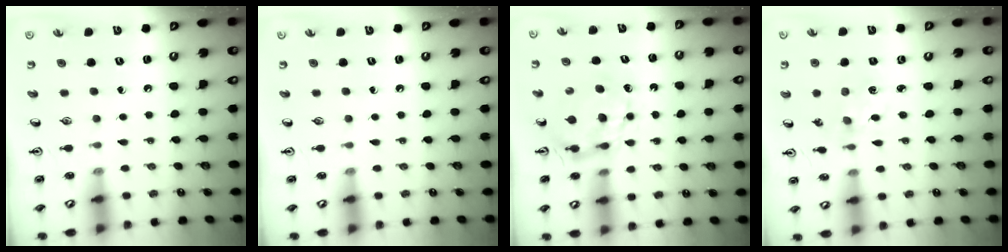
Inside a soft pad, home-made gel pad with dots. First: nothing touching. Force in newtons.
{"total": 0.0}
{"total": 7.3, "press": 7.3, "slide": 0.6}
{"total": 1.9, "press": 1.9, "slide": 0.2}